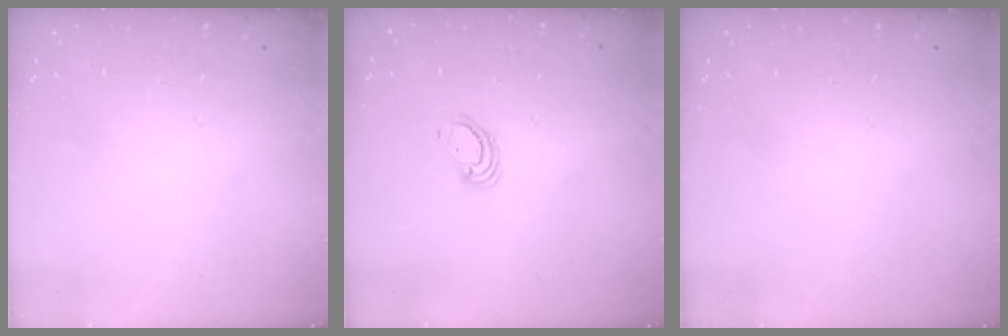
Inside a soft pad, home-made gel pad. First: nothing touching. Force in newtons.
{"total": 3.9, "press": 3.9, "slide": 0.3}
{"total": 0.0}